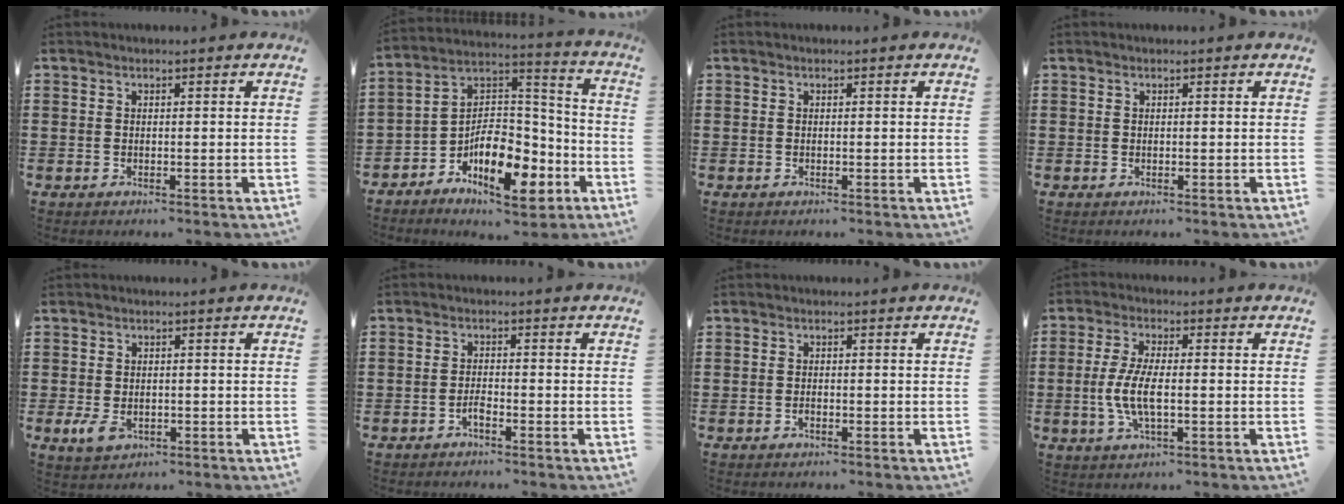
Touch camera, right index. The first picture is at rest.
{"total": 12.4, "force": [-6.1, 6.8, 8.4], "torque": [-0.132, 0.020, -0.109]}
{"total": 0.0}
{"total": 0.0}
{"total": 2.9, "force": [-1.0, 1.9, 2.1], "torque": [-0.052, -0.004, -0.021]}
{"total": 1.6, "force": [-1.3, 0.4, 1.0], "torque": [-0.021, -0.001, -0.023]}
{"total": 0.8, "force": [-0.5, 0.2, 0.5], "torque": [-0.013, -0.005, -0.009]}
{"total": 6.1, "force": [-1.0, 2.1, 5.7], "torque": [-0.134, -0.005, -0.028]}